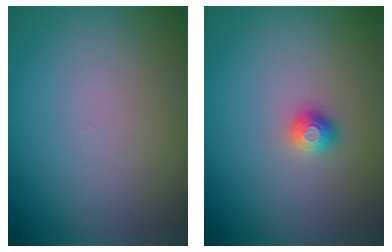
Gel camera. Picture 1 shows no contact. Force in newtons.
{"total": 1.2, "press": 1.2, "slide": 0.2}